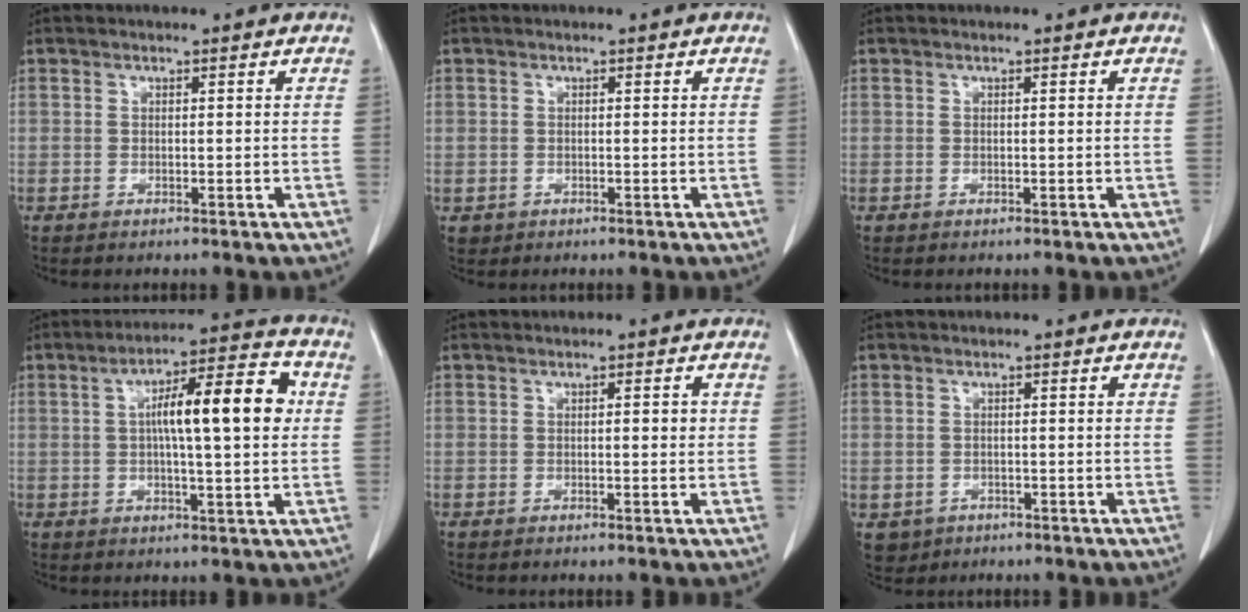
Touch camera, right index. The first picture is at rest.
{"total": 1.5, "force": [0.0, 1.5, 0.0], "torque": [0.007, 0.004, 0.002]}
{"total": 0.0}
{"total": 13.2, "force": [2.1, 2.4, 12.8], "torque": [-0.199, 0.030, 0.026]}
{"total": 1.5, "force": [0.2, 0.6, 1.3], "torque": [-0.016, 0.003, 0.003]}
{"total": 3.5, "force": [-1.2, 3.3, 0.5], "torque": [-0.006, 0.002, -0.013]}